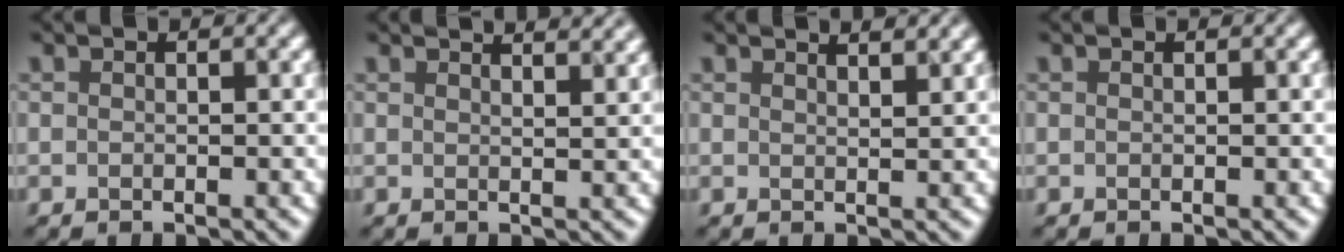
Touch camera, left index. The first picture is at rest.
{"total": 4.4, "force": [3.6, 1.4, 1.9], "torque": [0.001, 0.025, 0.015]}
{"total": 3.1, "force": [2.6, 0.9, 1.4], "torque": [0.001, 0.015, 0.017]}
{"total": 0.0}